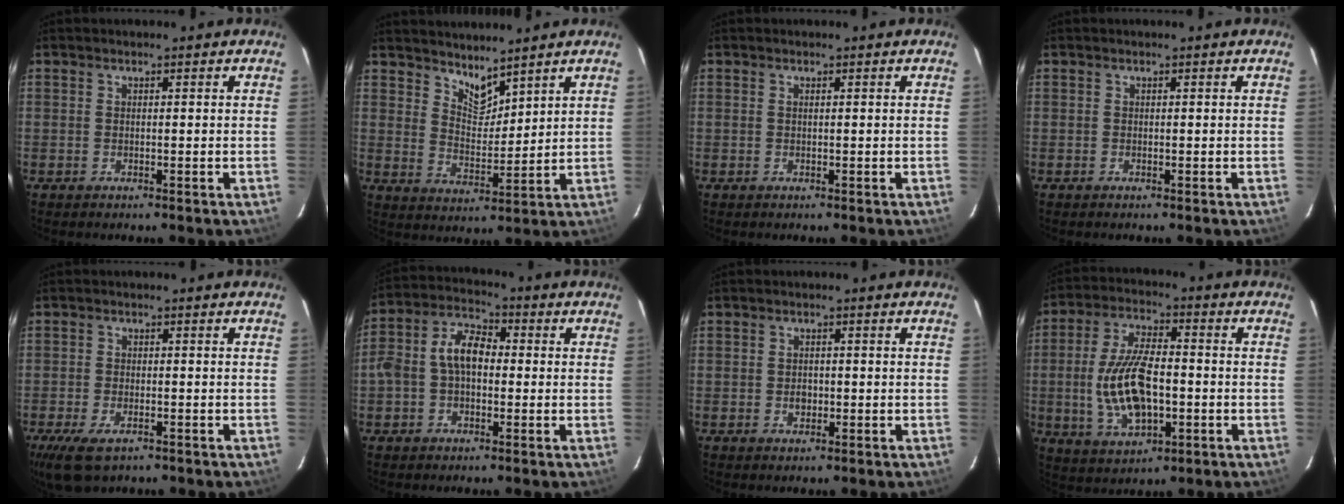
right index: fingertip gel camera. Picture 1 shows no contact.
{"total": 5.7, "force": [5.0, 1.9, 2.0], "torque": [-0.026, -0.007, 0.092]}
{"total": 0.0}
{"total": 0.0}
{"total": 7.3, "force": [-4.5, 3.5, 4.6], "torque": [-0.113, -0.025, -0.079]}
{"total": 8.2, "force": [-0.6, 5.4, 6.2], "torque": [-0.128, 0.028, -0.015]}
{"total": 1.7, "force": [-0.4, 1.4, 0.9], "torque": [-0.015, 0.004, -0.006]}
{"total": 13.7, "force": [-2.1, 6.5, 11.9], "torque": [-0.242, -0.001, -0.029]}